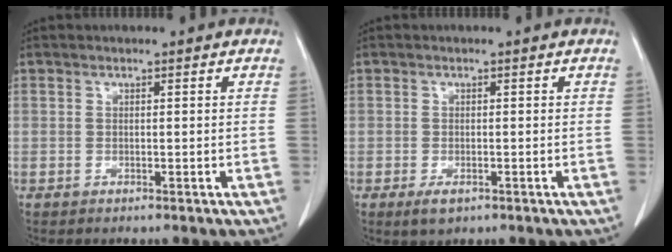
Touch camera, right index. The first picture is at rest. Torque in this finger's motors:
{"motor_torque": [0.08, -0.09, 0.00, -0.03]}